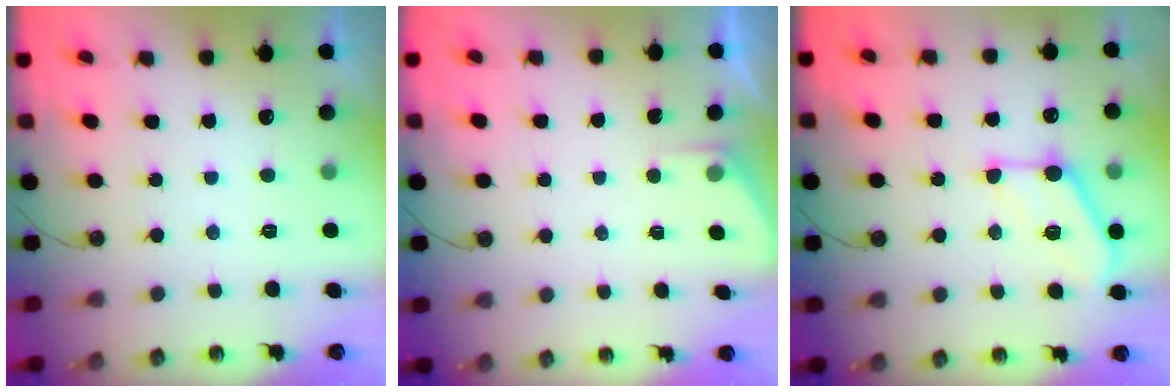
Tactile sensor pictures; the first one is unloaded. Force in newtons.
{"total": 1.4, "press": 1.3, "slide": 0.2}
{"total": 13.0, "press": 13.0, "slide": 0.9}